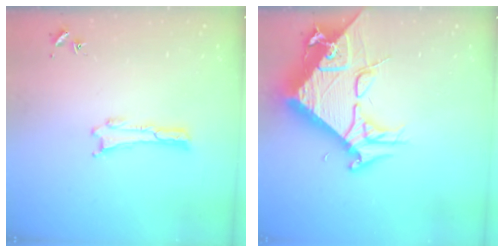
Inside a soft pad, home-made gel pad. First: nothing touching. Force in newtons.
{"total": 17.0, "press": 16.9, "slide": 1.6}